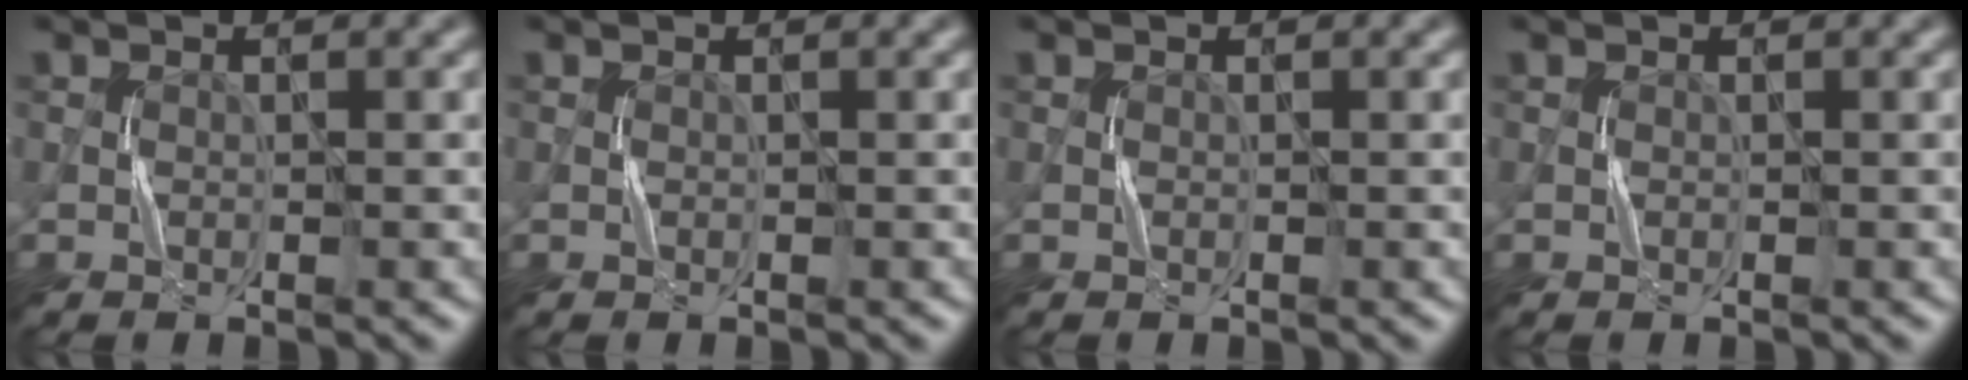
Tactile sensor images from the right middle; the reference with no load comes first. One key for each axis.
{"total": 0.0}
{"total": 0.0}
{"total": 0.0}